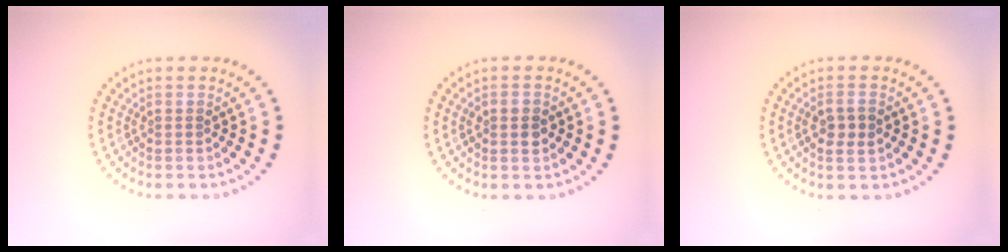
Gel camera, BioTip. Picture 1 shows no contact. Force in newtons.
{"total": 1.4, "press": 1.4, "slide": 0.2}
{"total": 2.2, "press": 2.1, "slide": 0.3}